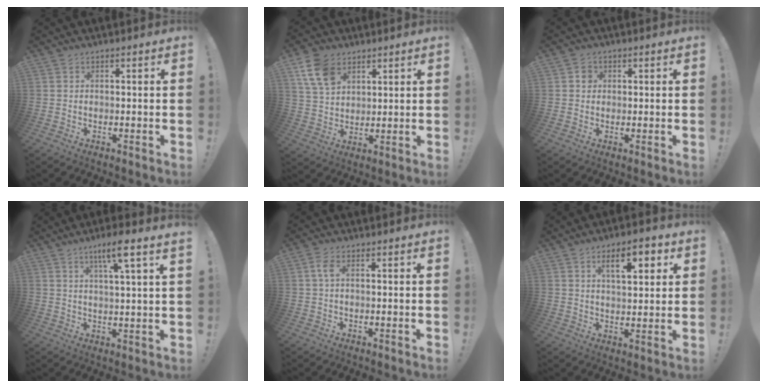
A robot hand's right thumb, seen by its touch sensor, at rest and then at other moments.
{"total": 10.9, "force": [5.8, 7.2, 5.7], "torque": [-0.104, -0.015, 0.118]}
{"total": 2.4, "force": [0.4, 2.2, 0.9], "torque": [-0.005, 0.001, 0.004]}
{"total": 7.7, "force": [4.2, -0.4, 6.4], "torque": [-0.101, -0.019, 0.060]}
{"total": 2.8, "force": [0.4, 0.9, 2.7], "torque": [-0.053, 0.005, 0.008]}
{"total": 9.5, "force": [4.2, 3.6, 7.8], "torque": [-0.109, -0.008, 0.065]}